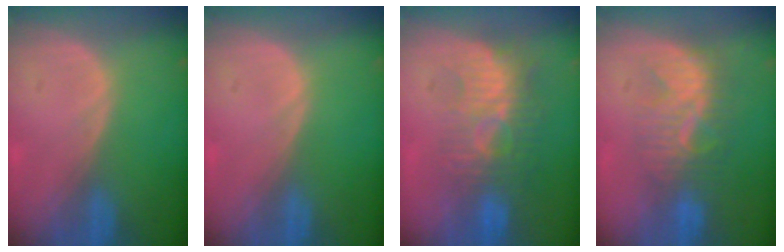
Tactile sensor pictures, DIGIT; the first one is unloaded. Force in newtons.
{"total": 0.0}
{"total": 9.3, "press": 8.5, "slide": 3.8}
{"total": 7.9, "press": 7.6, "slide": 1.9}